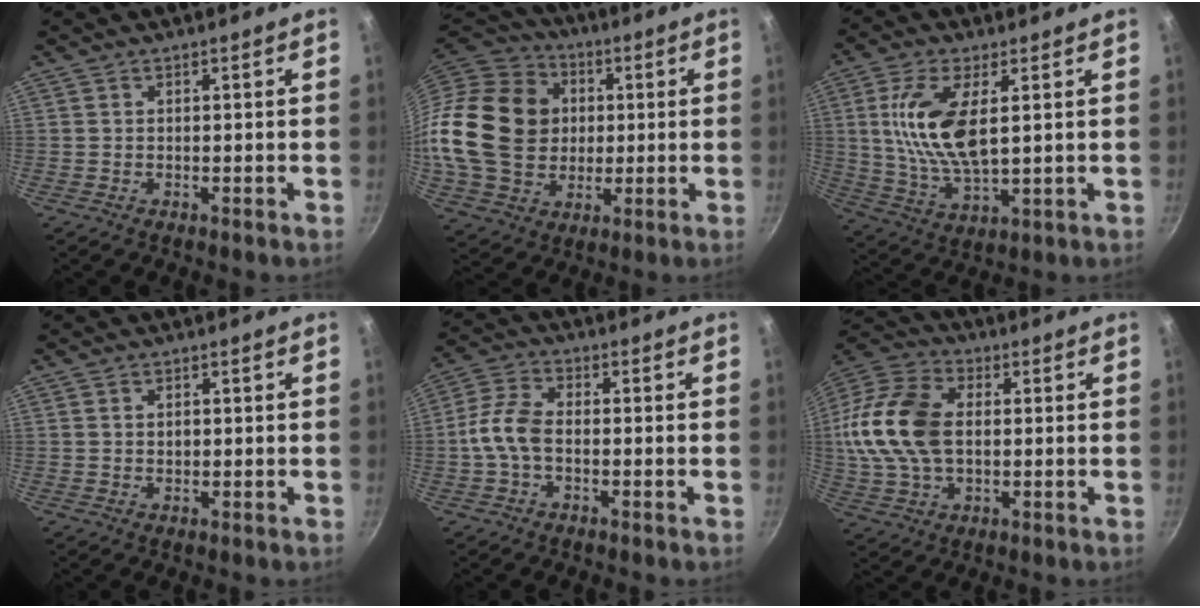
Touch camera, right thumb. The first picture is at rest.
{"total": 24.3, "force": [1.4, 19.8, 14.1], "torque": [-0.245, 0.025, 0.029]}
{"total": 13.6, "force": [2.8, 6.0, 11.8], "torque": [-0.234, -0.010, 0.060]}
{"total": 1.6, "force": [0.2, 1.2, 1.1], "torque": [-0.016, 0.003, 0.003]}
{"total": 7.2, "force": [-1.3, 4.2, 5.7], "torque": [-0.116, 0.030, -0.037]}
{"total": 18.2, "force": [1.0, 12.0, 13.7], "torque": [-0.263, 0.024, 0.010]}